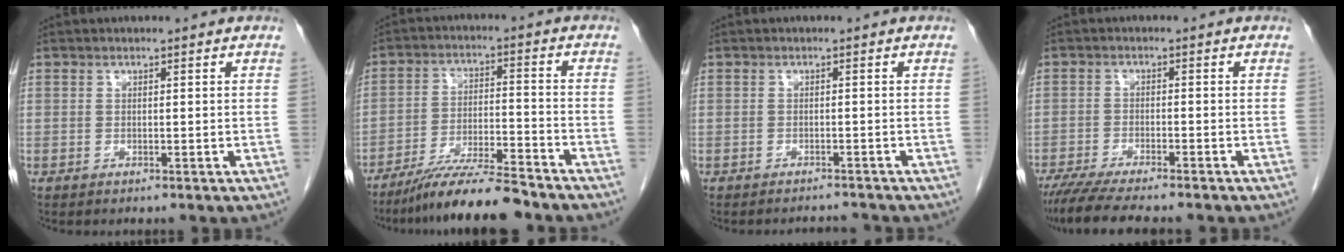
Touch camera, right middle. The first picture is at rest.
{"total": 10.6, "force": [-9.1, 0.1, 5.4], "torque": [-0.086, -0.016, -0.161]}
{"total": 2.4, "force": [-2.4, -0.2, -0.2], "torque": [0.007, -0.010, -0.032]}
{"total": 10.0, "force": [-8.5, 0.9, 5.2], "torque": [-0.076, -0.020, -0.134]}